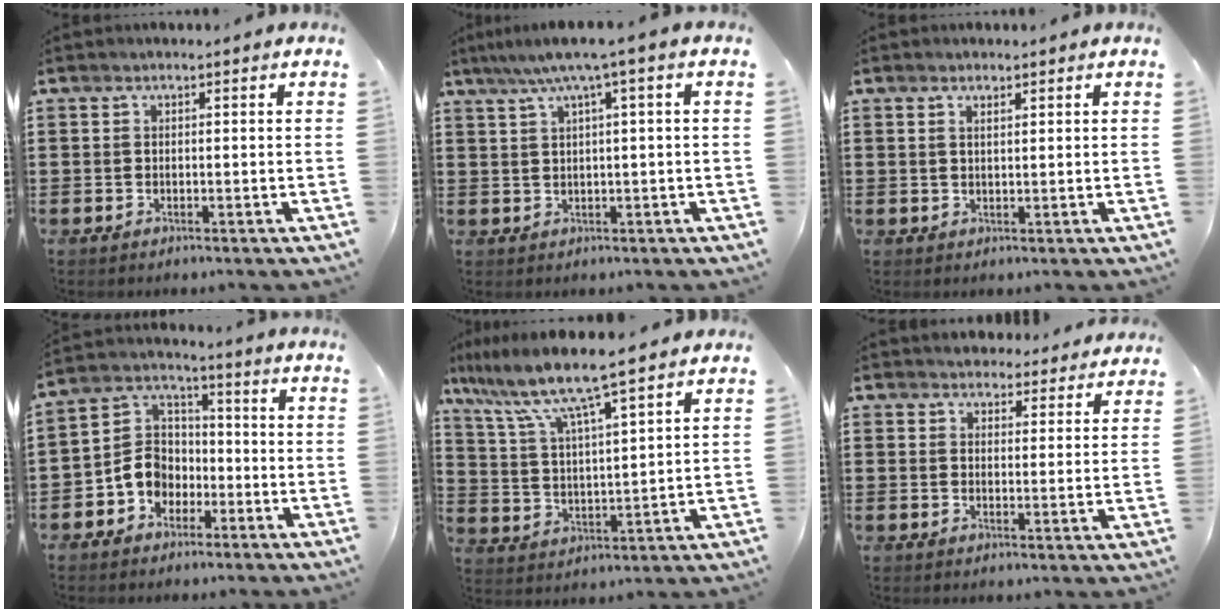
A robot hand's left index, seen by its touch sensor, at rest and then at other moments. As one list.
[{"total": 4.2, "force": [1.5, -0.3, 3.9], "torque": [-0.079, 0.000, 0.020]}, {"total": 0.9, "force": [0.6, 0.3, 0.6], "torque": [-0.012, 0.002, 0.011]}, {"total": 6.7, "force": [-2.9, 5.6, 2.1], "torque": [-0.079, 0.007, -0.065]}, {"total": 8.2, "force": [6.9, 0.2, 4.4], "torque": [-0.115, -0.040, 0.113]}, {"total": 3.9, "force": [3.8, 0.7, -0.1], "torque": [-0.004, -0.017, 0.070]}]